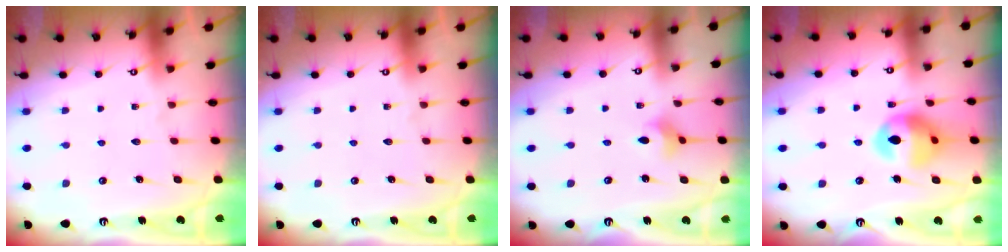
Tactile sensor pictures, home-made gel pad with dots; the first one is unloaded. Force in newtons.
{"total": 0.0}
{"total": 2.9, "press": 2.8, "slide": 0.6}
{"total": 14.6, "press": 13.8, "slide": 4.8}